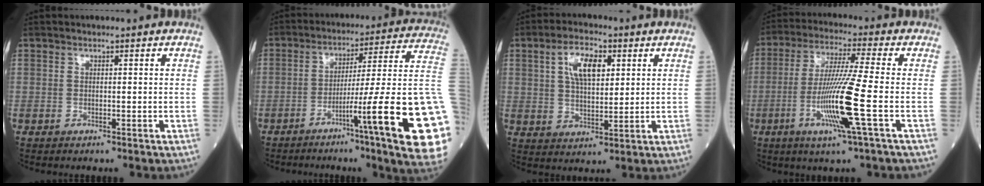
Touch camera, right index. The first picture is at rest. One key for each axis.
{"total": 23.2, "fx": -6.5, "fy": -1.4, "fz": 22.2, "tx": -0.232, "ty": -0.003, "tz": -0.107}
{"total": 7.6, "fx": 2.7, "fy": 3.2, "fz": 6.4, "tx": -0.127, "ty": 0.011, "tz": 0.051}
{"total": 11.7, "fx": -3.5, "fy": -1.6, "fz": 11.1, "tx": -0.224, "ty": -0.019, "tz": -0.071}